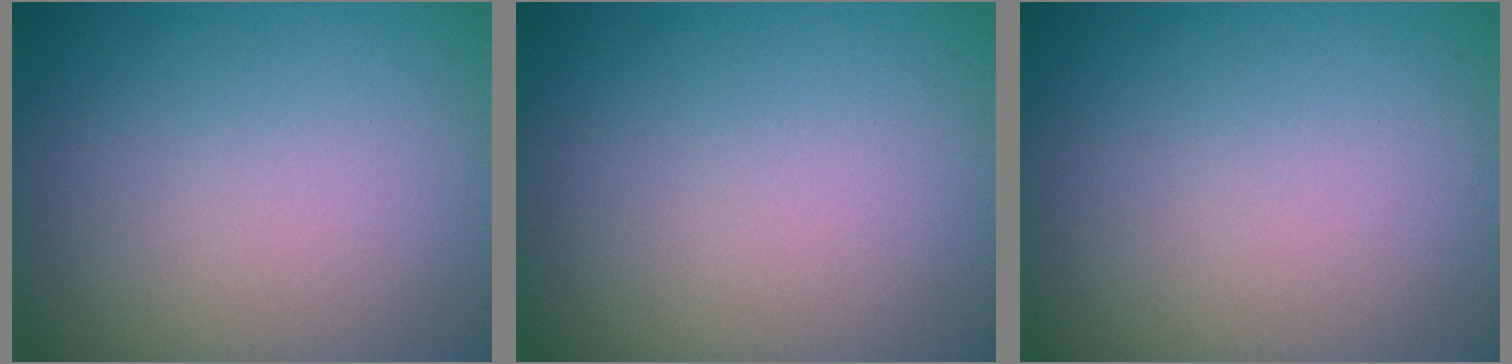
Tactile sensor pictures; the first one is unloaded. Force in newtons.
{"total": 0.0}
{"total": 0.0}